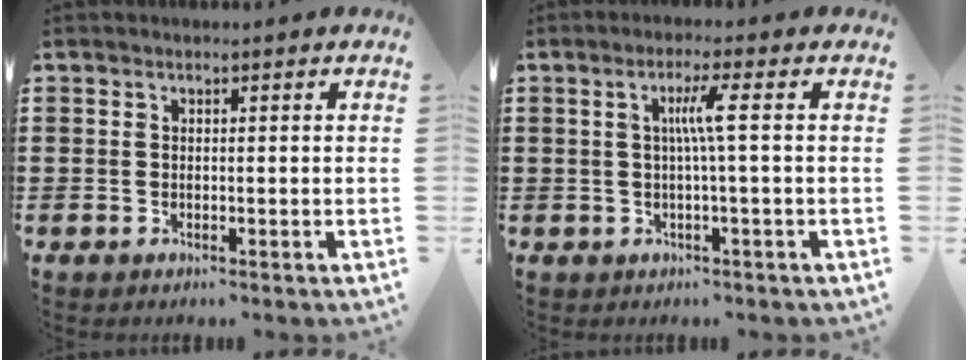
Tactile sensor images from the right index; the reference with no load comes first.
{"total": 4.2, "force": [0.3, -0.3, 4.2], "torque": [-0.080, -0.002, -0.001]}